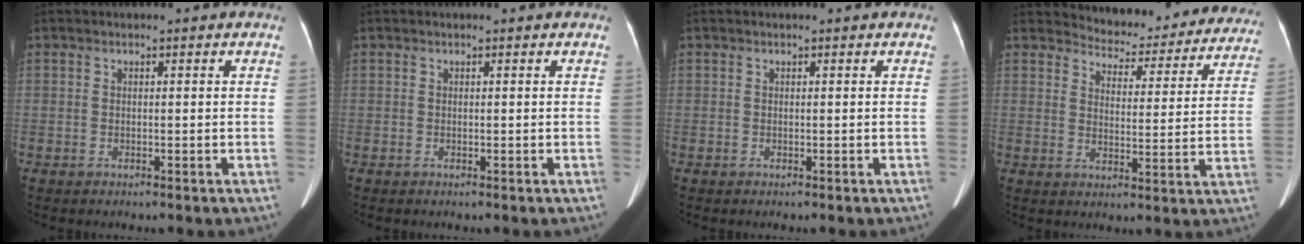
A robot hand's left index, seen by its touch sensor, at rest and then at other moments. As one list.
[{"total": 0.0}, {"total": 0.0}, {"total": 16.3, "force": [15.6, 4.0, 2.5], "torque": [-0.007, -0.041, 0.169]}]